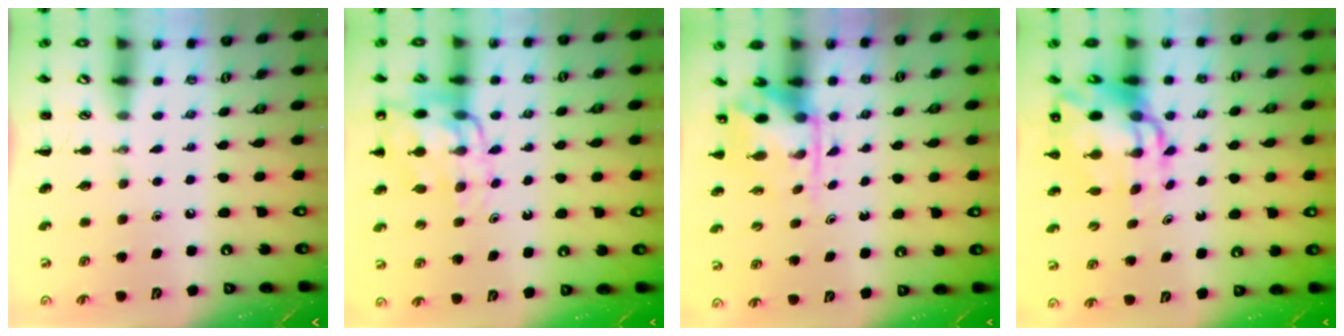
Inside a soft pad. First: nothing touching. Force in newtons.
{"total": 12.6, "press": 12.3, "slide": 2.7}
{"total": 3.5, "press": 3.4, "slide": 0.6}
{"total": 11.5, "press": 11.1, "slide": 3.1}